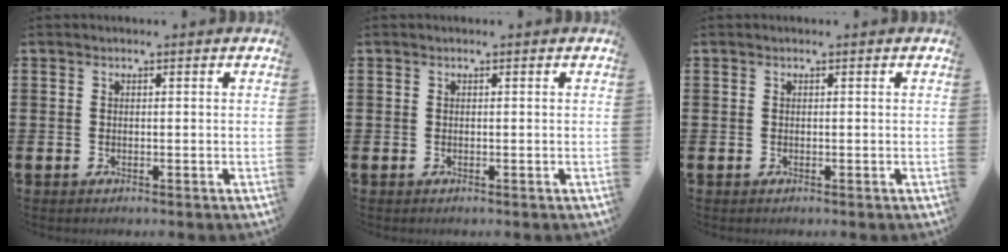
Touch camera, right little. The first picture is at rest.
{"total": 0.0}
{"total": 0.0}